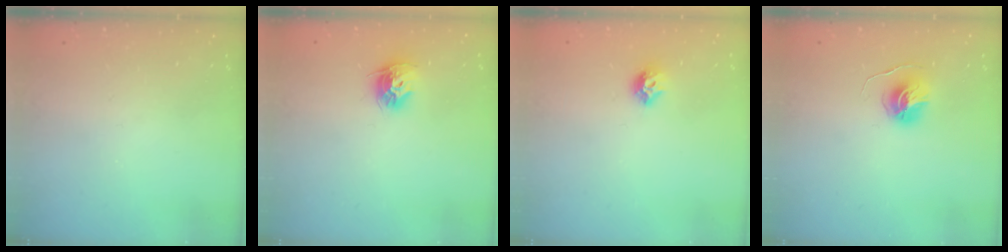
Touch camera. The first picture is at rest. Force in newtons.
{"total": 9.4, "press": 9.4, "slide": 0.6}
{"total": 8.2, "press": 8.2, "slide": 0.3}
{"total": 6.0, "press": 6.0, "slide": 0.6}